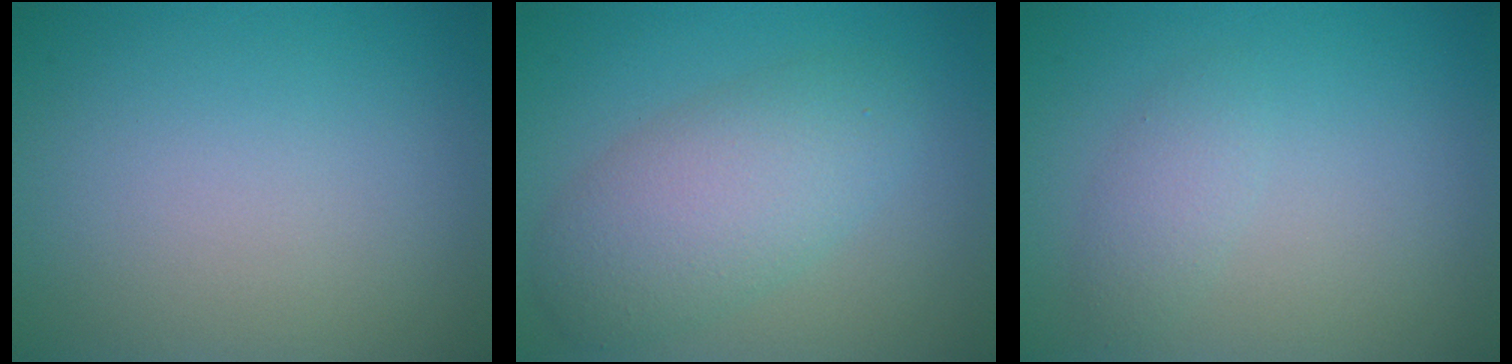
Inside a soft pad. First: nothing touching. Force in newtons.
{"total": 5.4, "press": 5.4, "slide": 0.1}
{"total": 1.6, "press": 1.6, "slide": 0.1}